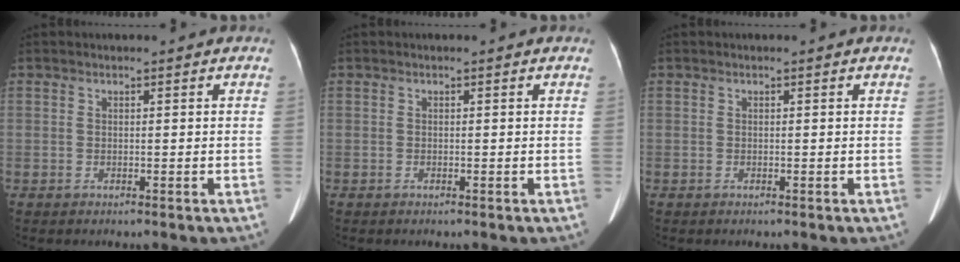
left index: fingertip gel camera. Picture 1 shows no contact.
{"total": 0.0}
{"total": 0.0}